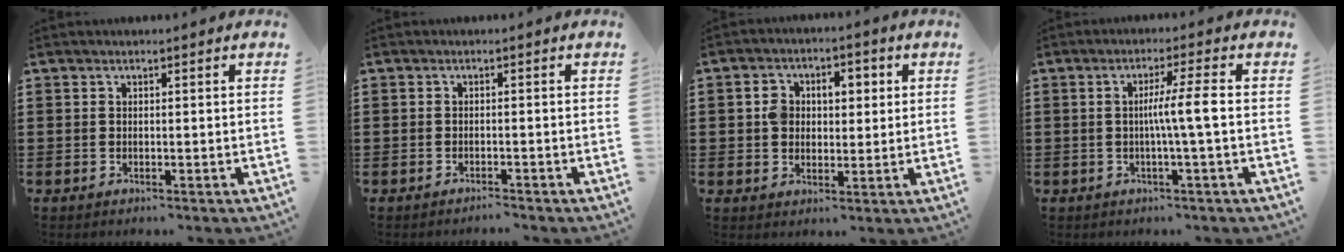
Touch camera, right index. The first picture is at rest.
{"total": 1.1, "force": [-1.1, 0.1, -0.1], "torque": [-0.002, 0.003, -0.024]}
{"total": 4.6, "force": [0.4, 3.8, 2.4], "torque": [-0.055, 0.011, 0.000]}
{"total": 4.8, "force": [-0.4, -0.5, 4.8], "torque": [-0.087, -0.007, -0.014]}